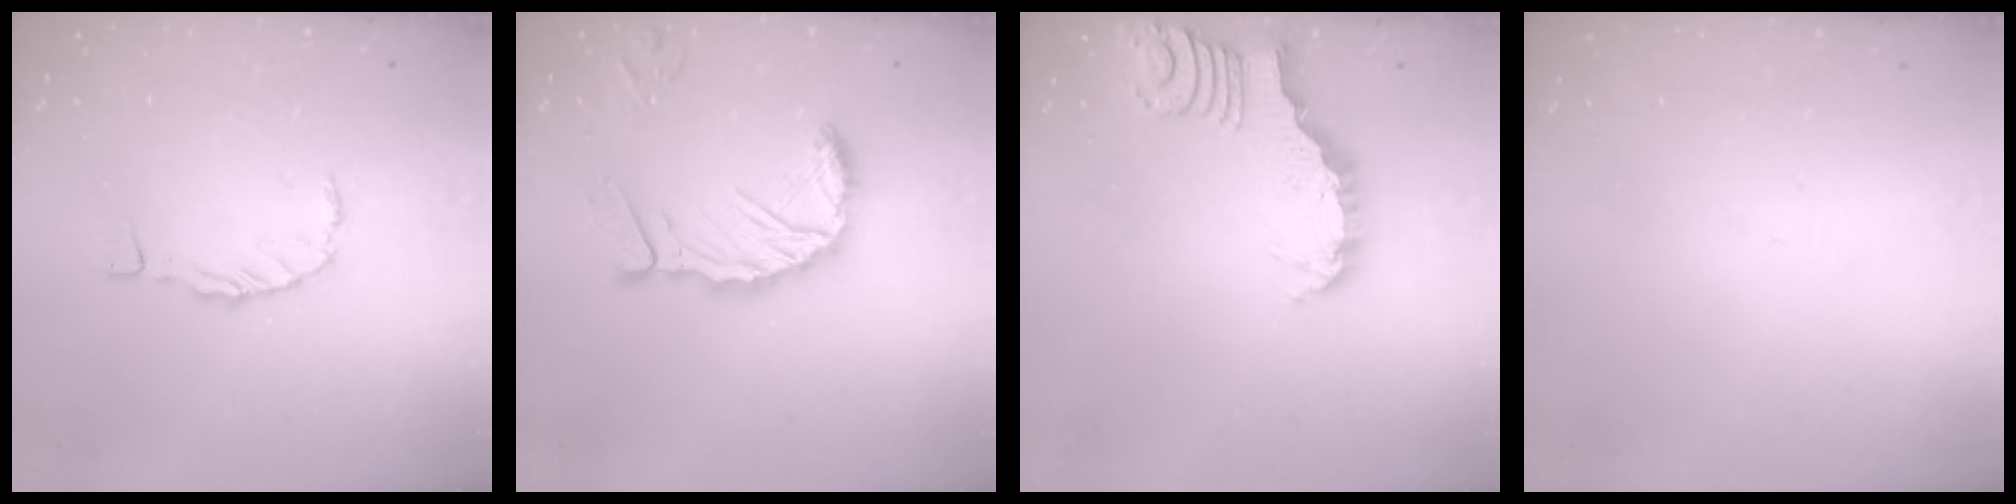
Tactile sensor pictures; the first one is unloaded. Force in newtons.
{"total": 10.9, "press": 10.8, "slide": 1.5}
{"total": 4.0, "press": 4.0, "slide": 0.4}
{"total": 0.0}